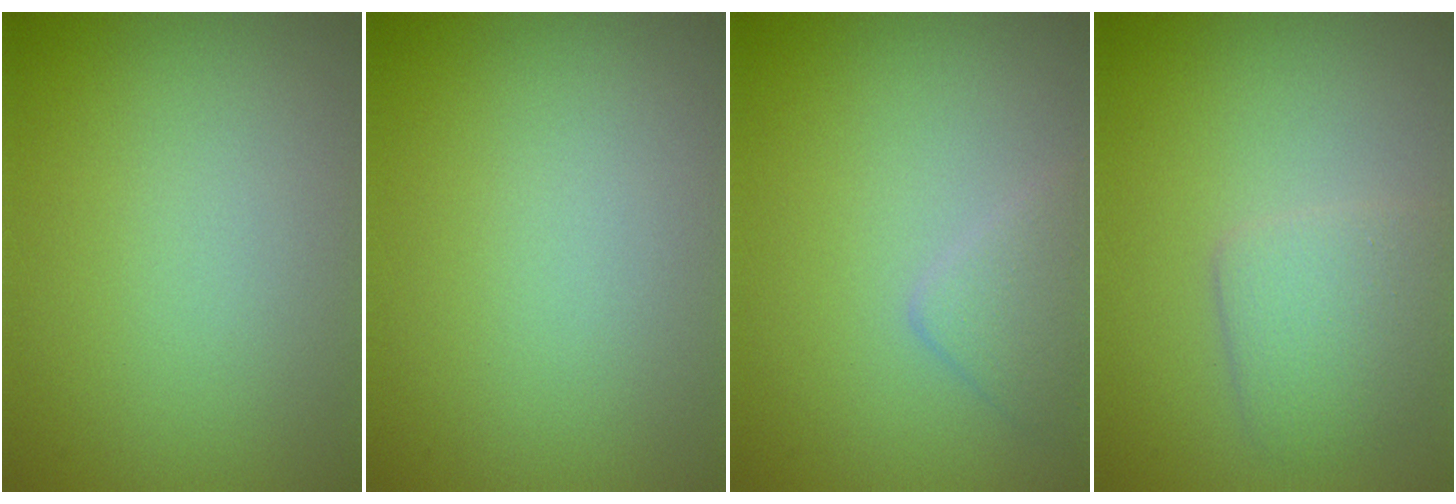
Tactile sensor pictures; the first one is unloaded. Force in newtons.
{"total": 0.0}
{"total": 1.9, "press": 1.9, "slide": 0.0}
{"total": 3.0, "press": 3.0, "slide": 0.1}